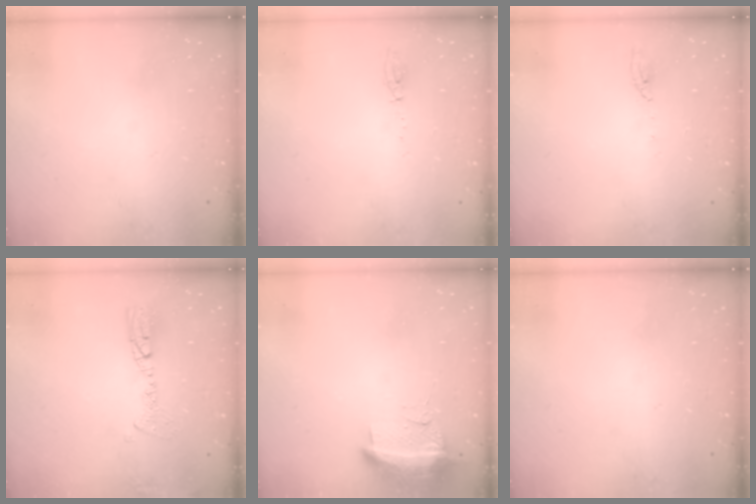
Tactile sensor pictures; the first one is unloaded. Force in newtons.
{"total": 4.8, "press": 4.7, "slide": 1.0}
{"total": 4.4, "press": 4.4, "slide": 0.1}
{"total": 9.6, "press": 9.5, "slide": 1.9}
{"total": 11.3, "press": 10.3, "slide": 4.7}
{"total": 0.0}